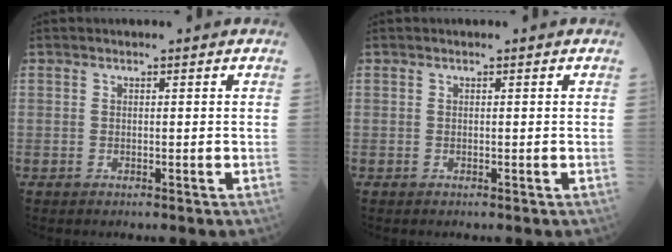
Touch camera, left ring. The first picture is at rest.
{"total": 0.0}